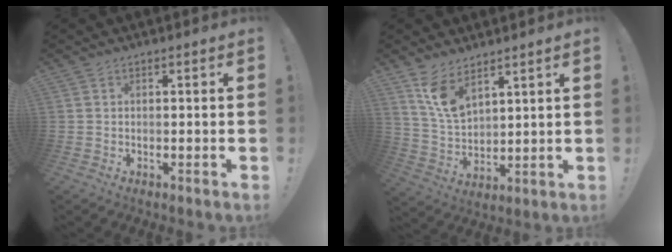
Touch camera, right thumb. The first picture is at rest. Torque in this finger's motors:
{"motor_torque": [0.47, 0.49, 0.04, 0.26, 0.07]}